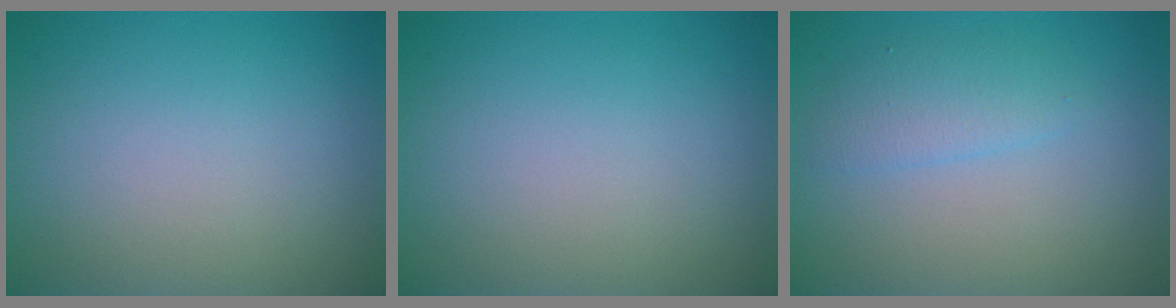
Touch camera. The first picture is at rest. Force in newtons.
{"total": 0.0}
{"total": 2.0, "press": 2.0, "slide": 0.1}